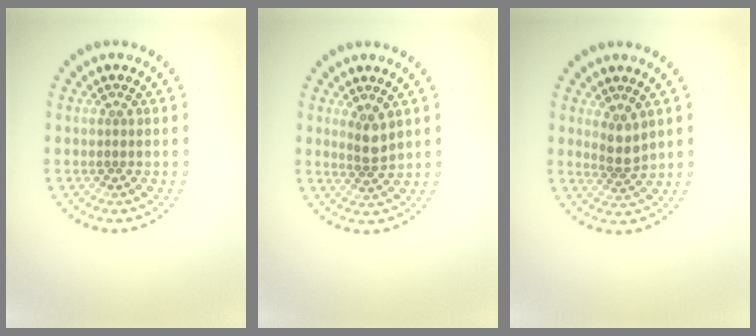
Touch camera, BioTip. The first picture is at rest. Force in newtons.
{"total": 2.1, "press": 1.7, "slide": 1.1}
{"total": 2.1, "press": 1.7, "slide": 1.2}